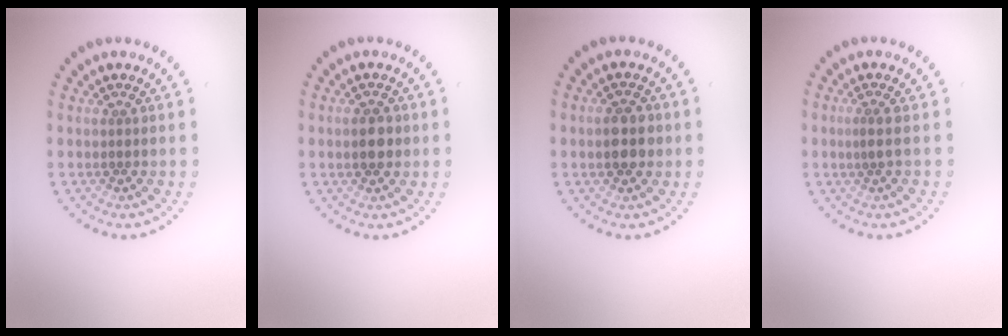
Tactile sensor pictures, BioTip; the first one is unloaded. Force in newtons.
{"total": 2.6, "press": 2.6, "slide": 0.0}
{"total": 3.2, "press": 3.2, "slide": 0.1}
{"total": 1.1, "press": 0.7, "slide": 0.9}